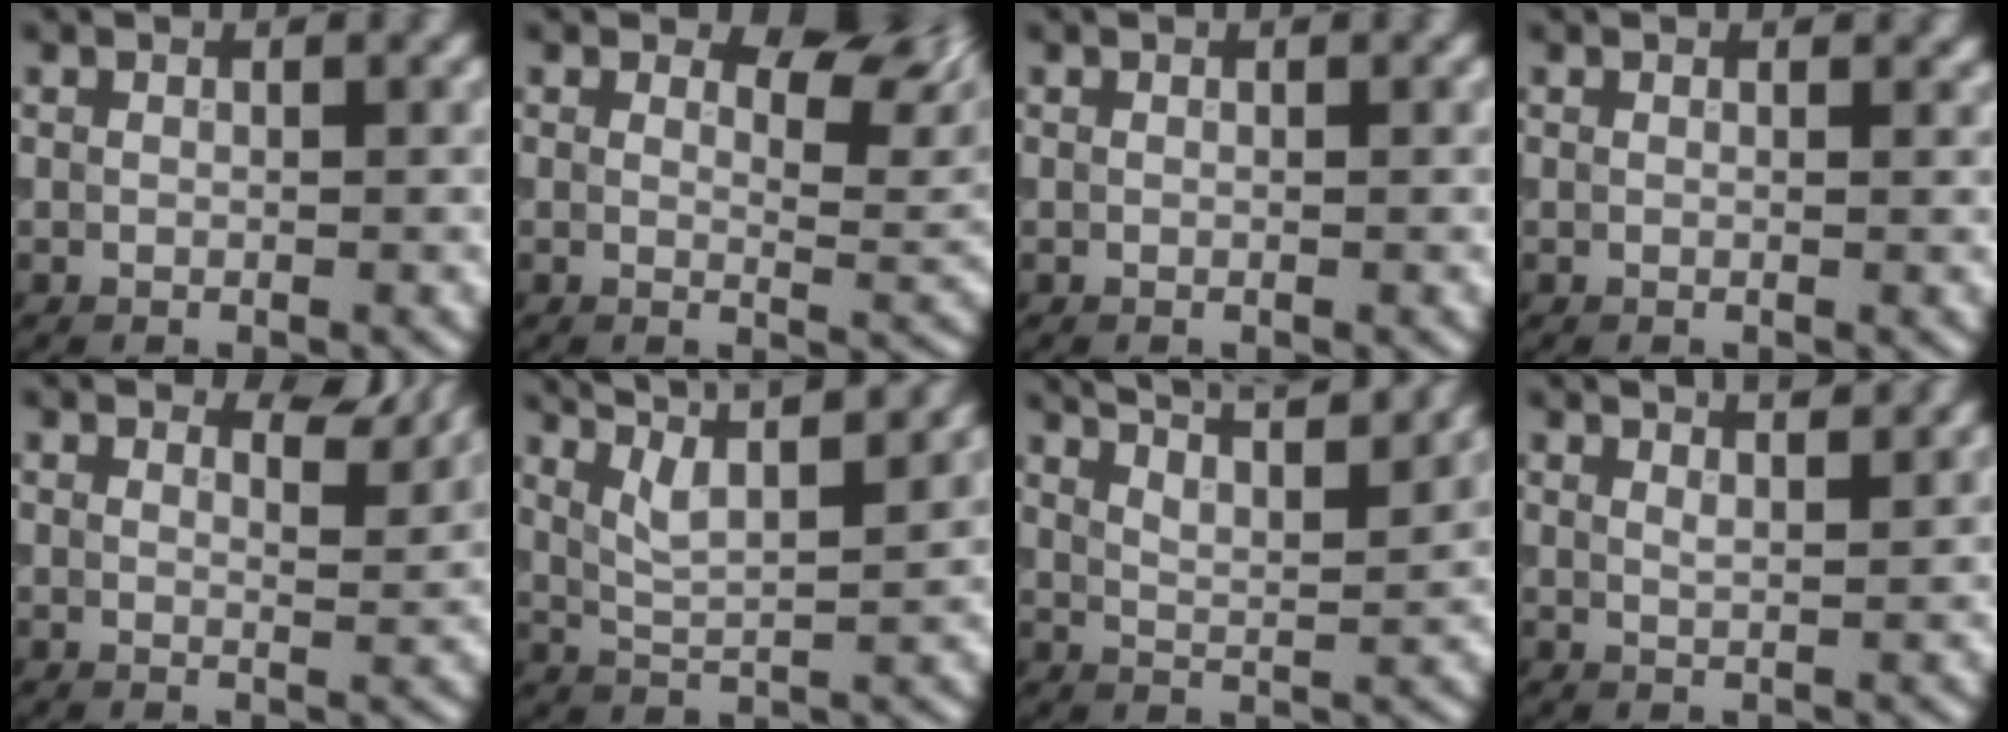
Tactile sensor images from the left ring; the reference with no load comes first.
{"total": 5.8, "force": [3.0, 2.8, 4.0], "torque": [-0.046, -0.003, 0.043]}
{"total": 0.0}
{"total": 0.6, "force": [0.6, 0.1, 0.2], "torque": [-0.003, -0.003, 0.006]}
{"total": 2.7, "force": [2.4, 0.5, 1.1], "torque": [-0.017, -0.007, 0.030]}
{"total": 8.9, "force": [6.5, 2.7, 5.4], "torque": [-0.089, 0.028, 0.076]}
{"total": 11.3, "force": [8.7, 3.3, 6.3], "torque": [-0.066, 0.037, 0.084]}
{"total": 4.4, "force": [3.3, 1.6, 2.4], "torque": [-0.009, 0.033, 0.012]}